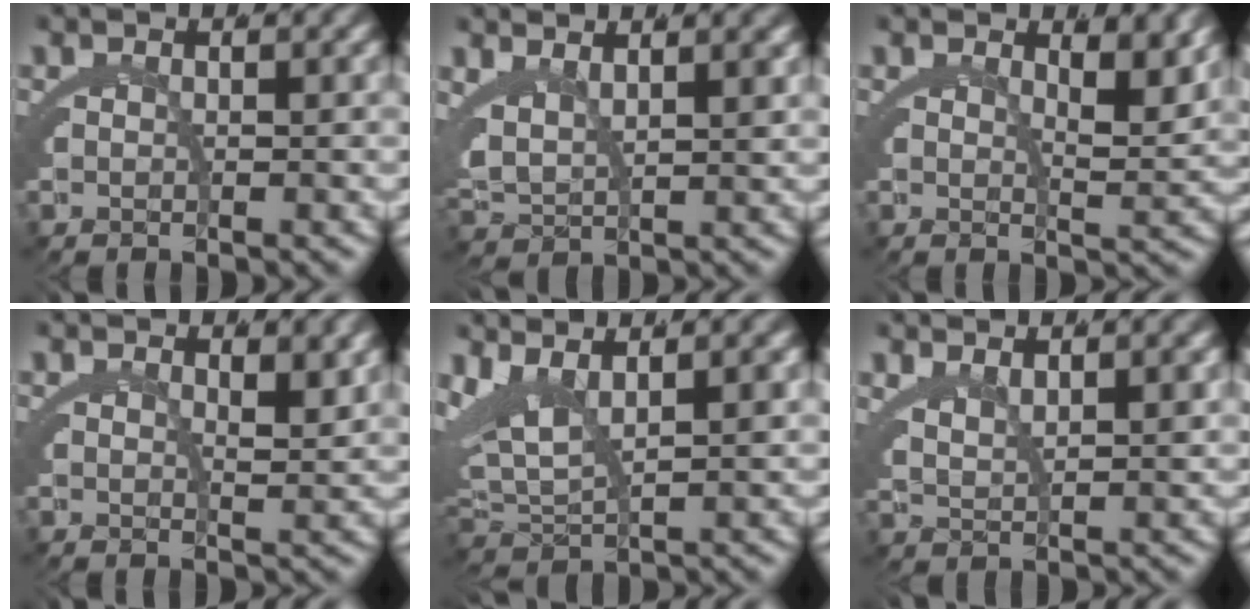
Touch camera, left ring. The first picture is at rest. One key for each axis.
{"total": 4.1, "fx": 1.9, "fy": 2.6, "fz": 2.5, "tx": -0.076, "ty": -0.021, "tz": 0.048}
{"total": 2.8, "fx": 1.9, "fy": 0.4, "fz": 2.0, "tx": -0.028, "ty": -0.020, "tz": 0.035}
{"total": 1.6, "fx": 1.2, "fy": 0.5, "fz": 1.1, "tx": -0.024, "ty": -0.017, "tz": 0.024}
{"total": 6.6, "fx": 2.1, "fy": 4.3, "fz": 4.6, "tx": -0.120, "ty": -0.008, "tz": 0.042}
{"total": 2.7, "fx": 2.3, "fy": 0.5, "fz": 1.4, "tx": -0.030, "ty": -0.010, "tz": 0.051}